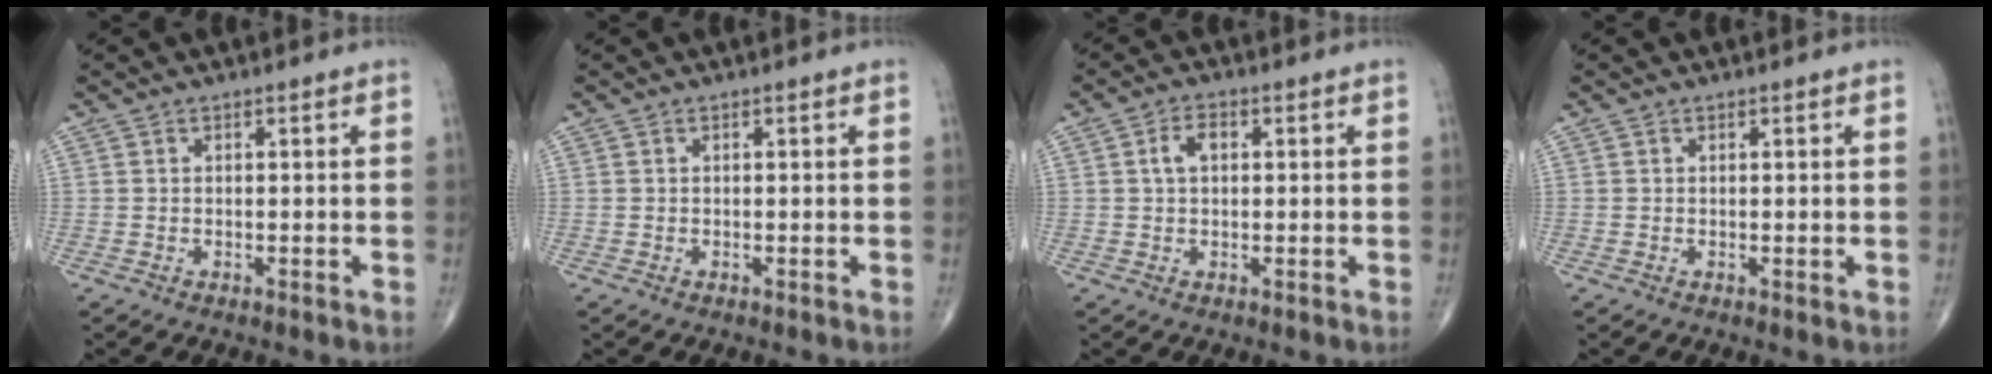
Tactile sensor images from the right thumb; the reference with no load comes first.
{"total": 0.0}
{"total": 3.4, "force": [0.7, 2.1, 2.7], "torque": [-0.050, 0.011, 0.010]}
{"total": 0.0}